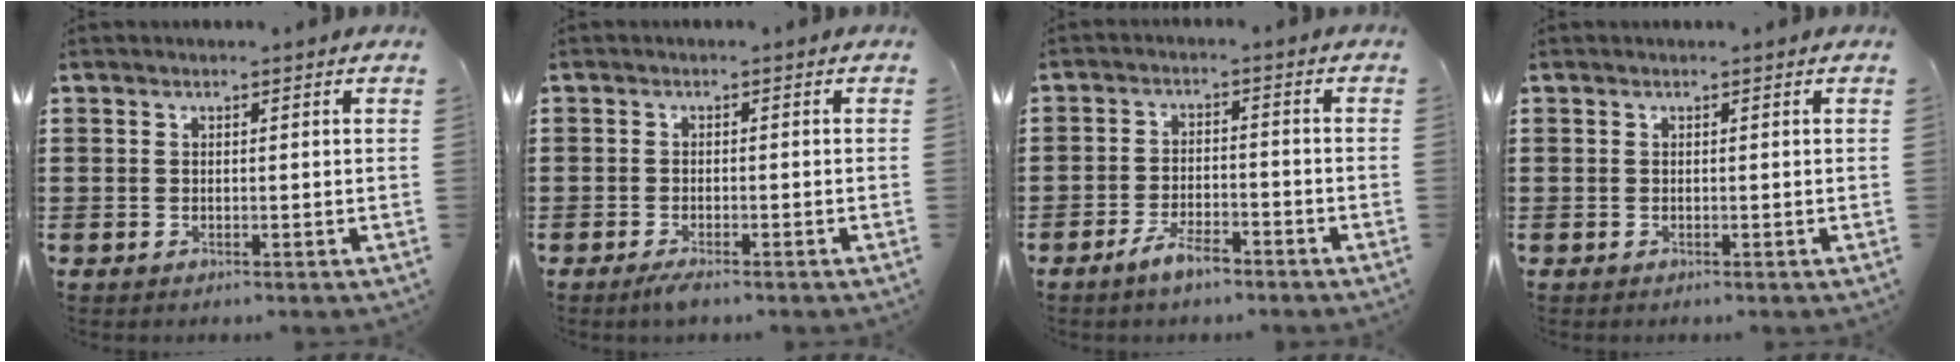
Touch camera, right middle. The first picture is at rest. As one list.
[{"total": 1.5, "force": [-1.1, 0.2, 1.0], "torque": [-0.026, -0.007, -0.022]}, {"total": 4.4, "force": [-3.4, 1.3, 2.5], "torque": [-0.053, 0.005, -0.068]}, {"total": 0.0}]